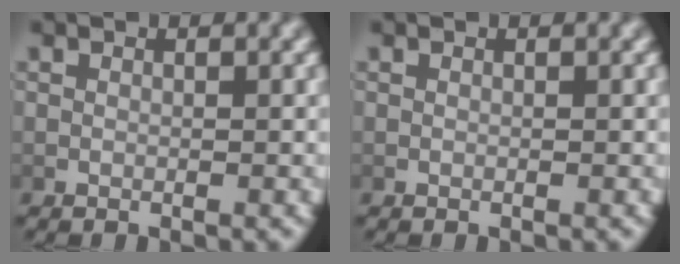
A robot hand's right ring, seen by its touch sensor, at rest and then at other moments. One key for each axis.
{"total": 0.0}